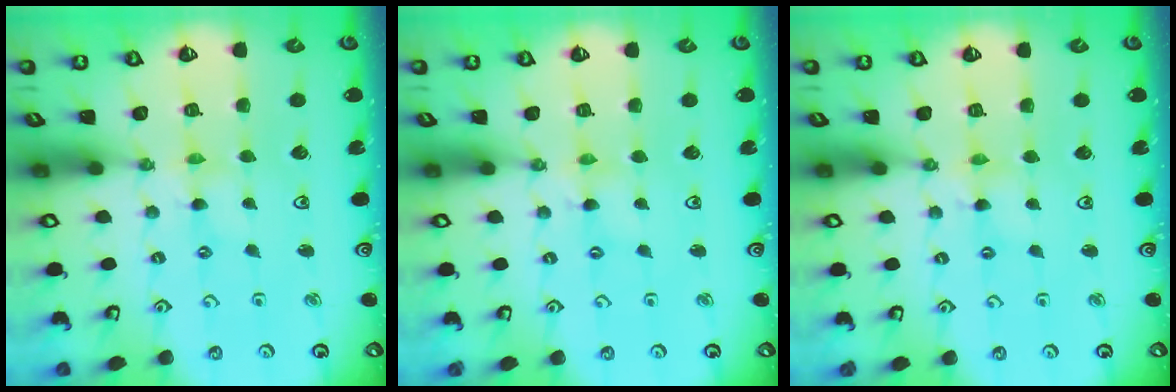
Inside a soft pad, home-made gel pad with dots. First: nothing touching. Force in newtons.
{"total": 1.6, "press": 1.6, "slide": 0.3}
{"total": 2.3, "press": 2.3, "slide": 0.3}